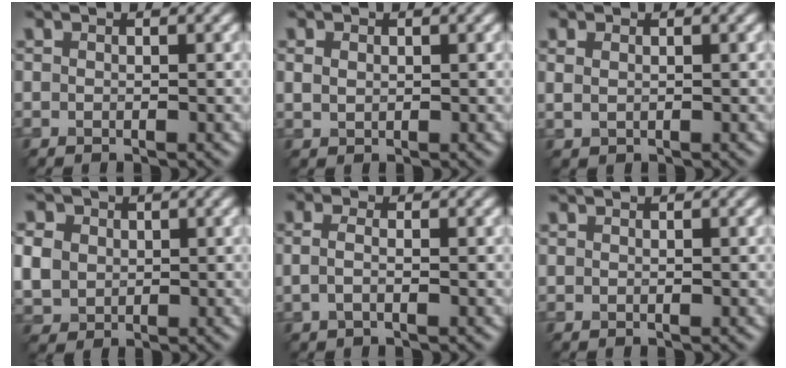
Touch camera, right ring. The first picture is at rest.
{"total": 1.1, "force": [0.3, 0.8, 0.7], "torque": [-0.017, -0.001, 0.007]}
{"total": 1.1, "force": [0.4, 0.6, 0.9], "torque": [-0.024, -0.002, 0.011]}
{"total": 6.5, "force": [1.3, 5.5, 3.1], "torque": [-0.087, 0.022, 0.016]}
{"total": 1.6, "force": [-0.3, 0.6, 1.4], "torque": [-0.040, -0.001, -0.015]}
{"total": 0.0}